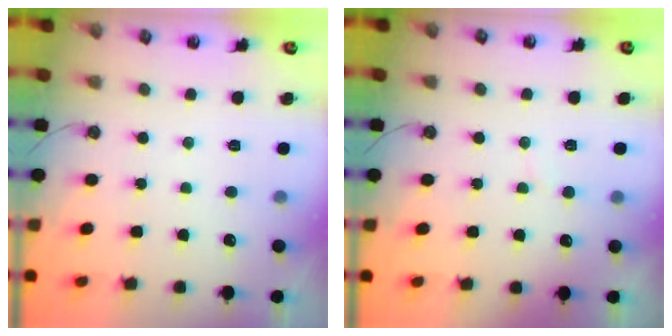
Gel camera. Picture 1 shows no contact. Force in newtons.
{"total": 4.1, "press": 4.0, "slide": 0.4}